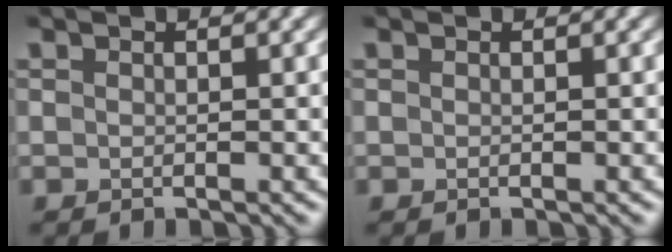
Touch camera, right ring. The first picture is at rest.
{"total": 0.0}